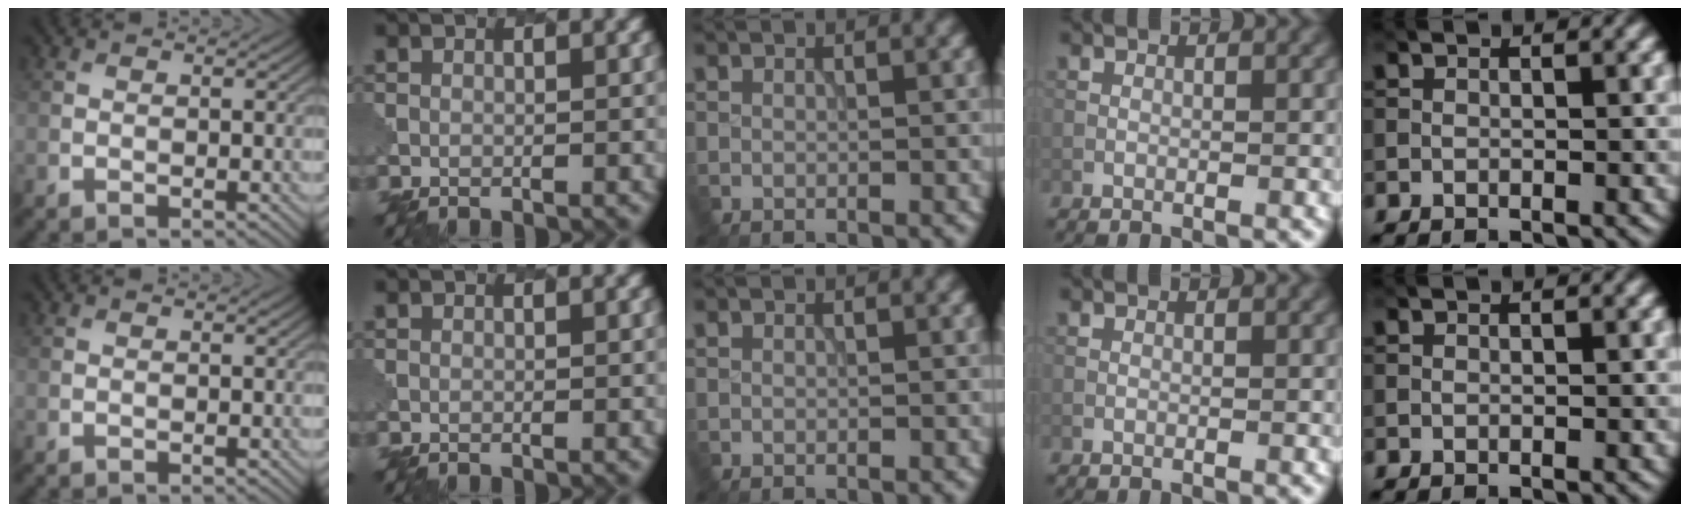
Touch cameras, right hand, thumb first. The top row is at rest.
{}